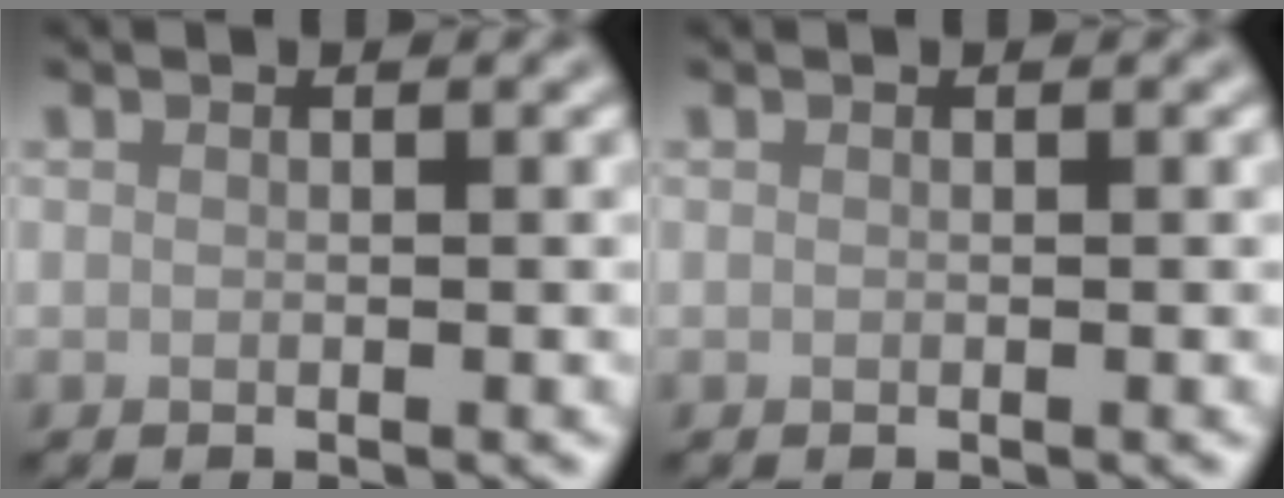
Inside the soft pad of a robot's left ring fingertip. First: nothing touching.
{"total": 0.0}